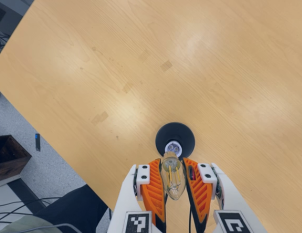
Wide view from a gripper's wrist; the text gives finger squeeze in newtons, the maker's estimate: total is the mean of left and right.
{"total": 21.8, "left": 24.4, "right": 19.1}